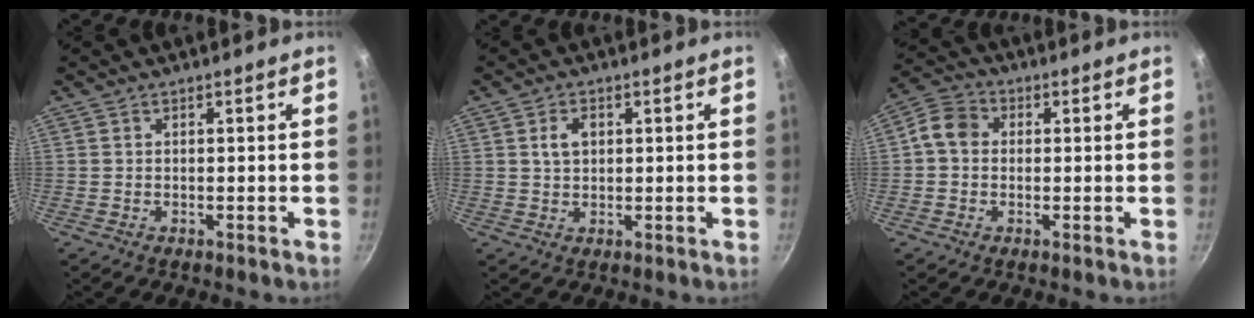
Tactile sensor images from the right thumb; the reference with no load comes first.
{"total": 3.5, "force": [0.9, 2.4, 2.3], "torque": [-0.030, 0.000, 0.017]}
{"total": 5.8, "force": [0.2, 4.9, 3.1], "torque": [-0.045, 0.014, -0.016]}